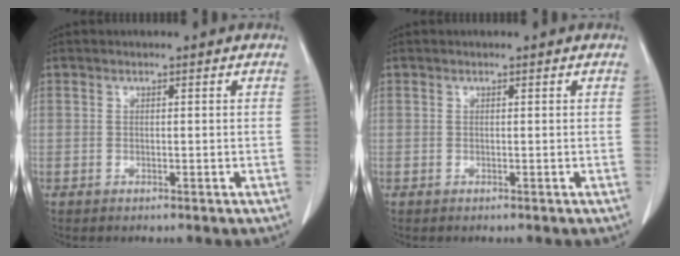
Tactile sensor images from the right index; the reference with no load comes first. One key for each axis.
{"total": 0.0}